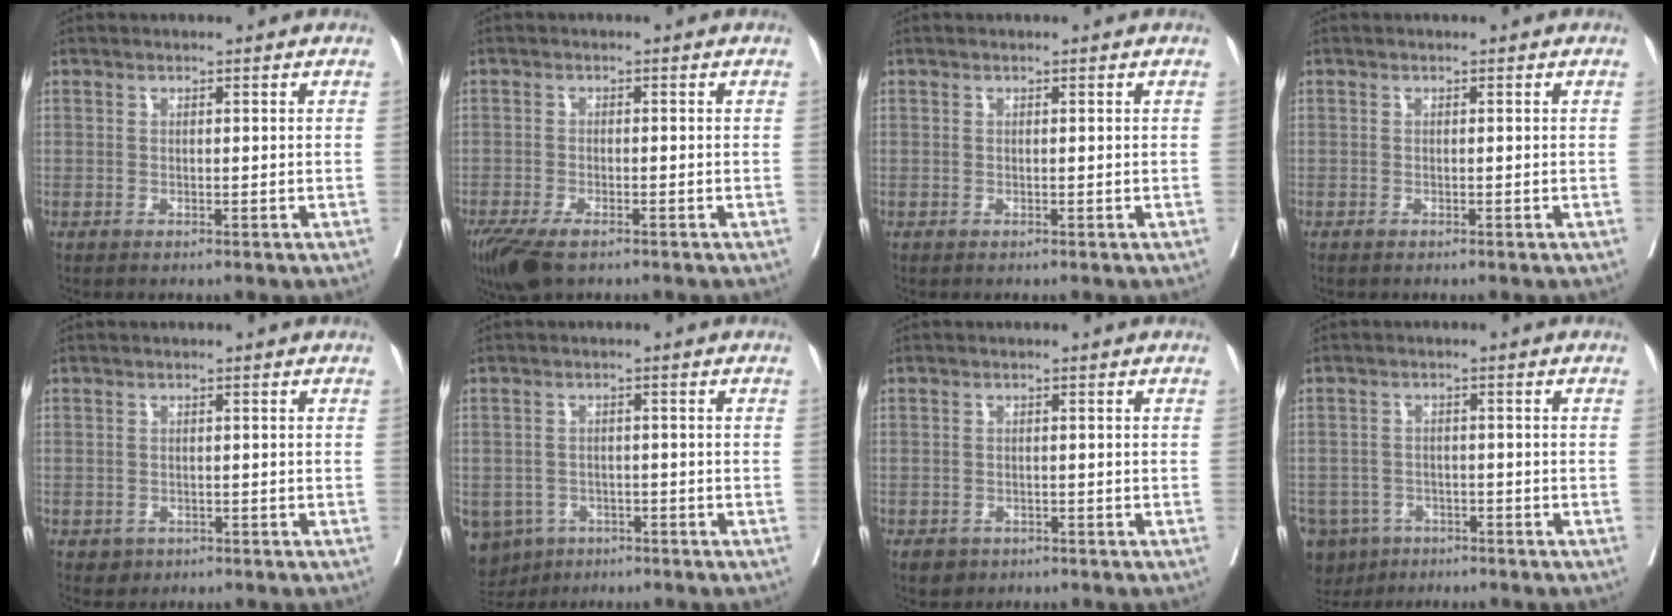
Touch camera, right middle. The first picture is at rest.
{"total": 7.1, "force": [-4.9, 2.5, 4.5], "torque": [-0.083, -0.016, -0.086]}
{"total": 0.0}
{"total": 0.6, "force": [-0.5, 0.1, 0.3], "torque": [-0.009, -0.003, -0.008]}
{"total": 1.5, "force": [-0.8, 1.3, 0.2], "torque": [-0.002, 0.004, -0.007]}
{"total": 8.8, "force": [-5.2, 6.8, 2.1], "torque": [-0.057, -0.005, -0.070]}
{"total": 2.5, "force": [-1.7, 1.8, 0.5], "torque": [-0.008, 0.002, -0.022]}
{"total": 7.4, "force": [-4.9, 5.4, 1.4], "torque": [-0.031, -0.001, -0.075]}